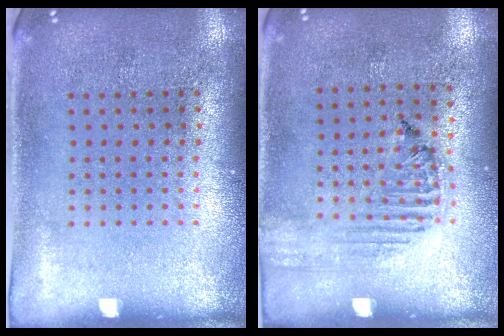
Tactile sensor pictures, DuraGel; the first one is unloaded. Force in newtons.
{"total": 1.3, "press": 1.3, "slide": 0.2}